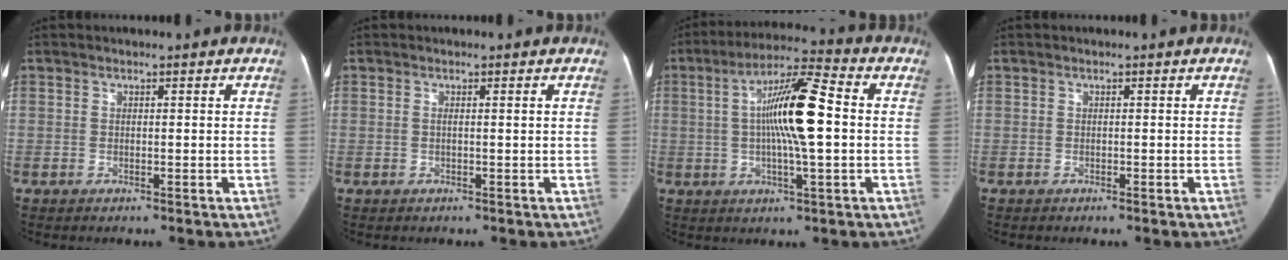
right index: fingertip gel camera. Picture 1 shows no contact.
{"total": 0.9, "force": [0.2, -0.1, 0.9], "torque": [-0.018, 0.004, 0.002]}
{"total": 12.4, "force": [0.5, 1.3, 12.4], "torque": [-0.223, 0.017, 0.001]}
{"total": 0.0}